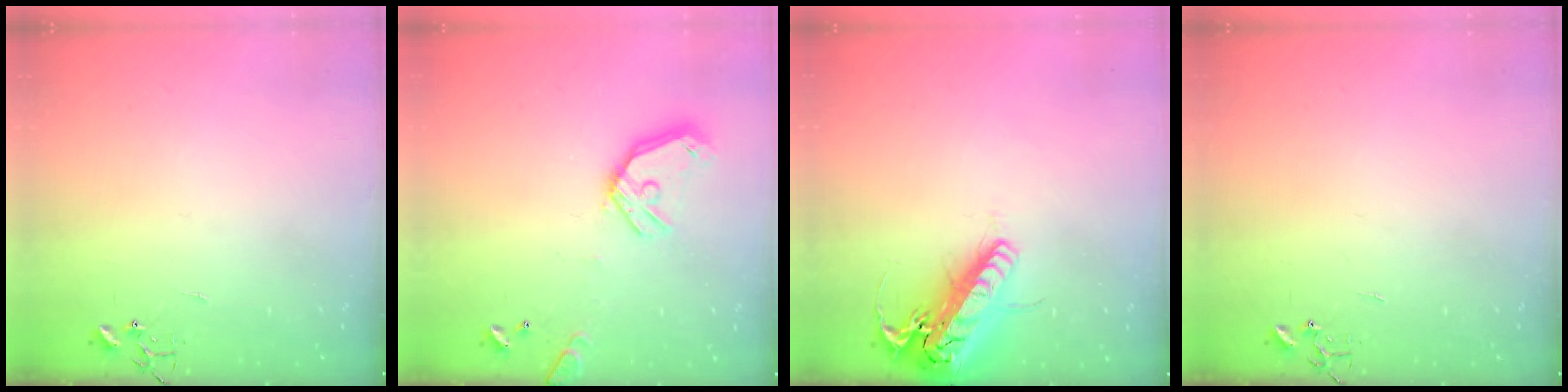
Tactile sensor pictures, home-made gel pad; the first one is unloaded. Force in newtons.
{"total": 14.4, "press": 14.2, "slide": 2.1}
{"total": 21.0, "press": 20.7, "slide": 3.7}
{"total": 0.0}